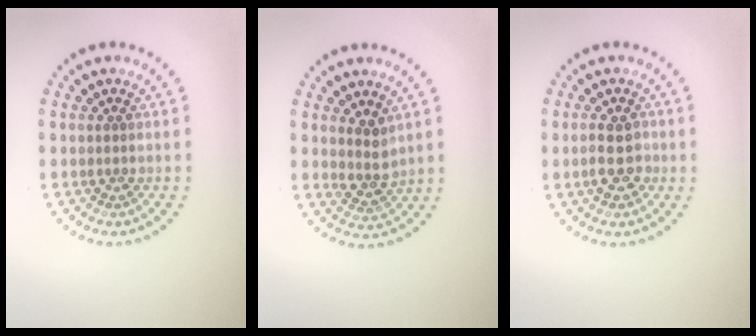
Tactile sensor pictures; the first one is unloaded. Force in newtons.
{"total": 2.3, "press": 1.9, "slide": 1.4}
{"total": 2.9, "press": 2.9, "slide": 0.4}